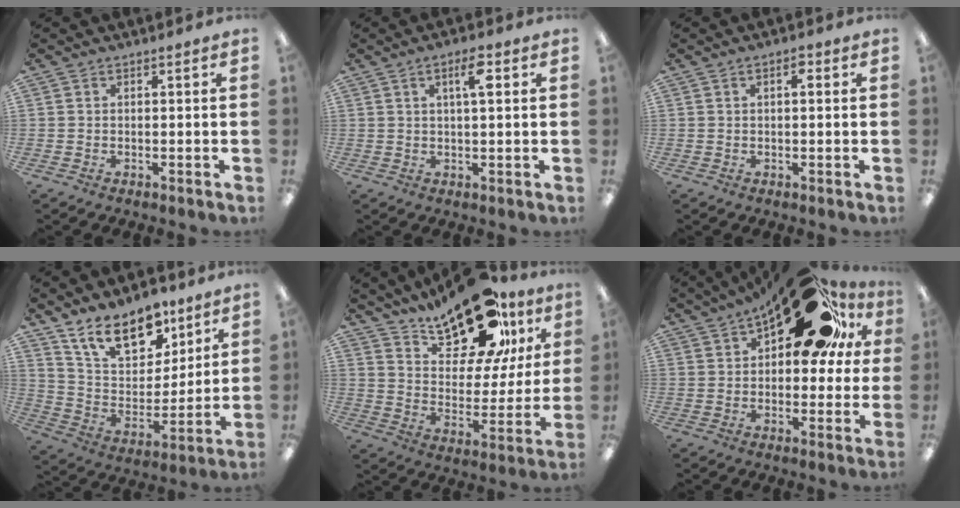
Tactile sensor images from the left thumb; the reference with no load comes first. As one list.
[{"total": 5.4, "force": [2.1, 1.5, 4.8], "torque": [-0.083, 0.001, 0.030]}, {"total": 2.3, "force": [0.8, 1.0, 2.0], "torque": [-0.025, -0.001, 0.008]}, {"total": 17.0, "force": [12.0, 8.5, 8.5], "torque": [-0.146, -0.062, 0.218]}, {"total": 21.0, "force": [15.7, 8.9, 10.9], "torque": [-0.174, -0.094, 0.271]}, {"total": 22.7, "force": [12.4, 10.3, 16.0], "torque": [-0.224, -0.062, 0.208]}]